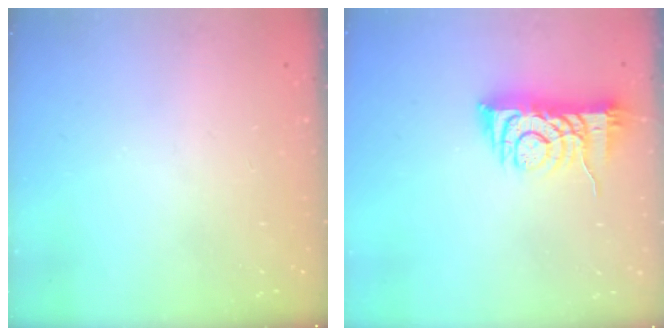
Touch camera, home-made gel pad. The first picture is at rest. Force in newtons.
{"total": 7.6, "press": 7.5, "slide": 1.2}